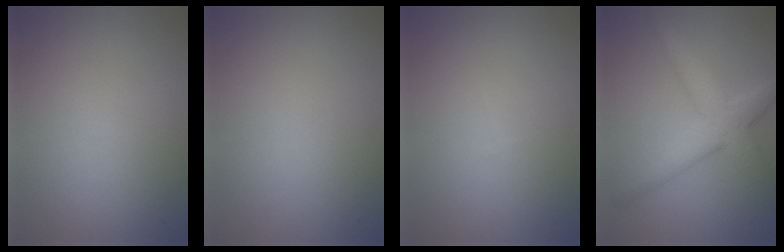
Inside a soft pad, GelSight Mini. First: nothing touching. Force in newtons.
{"total": 0.0}
{"total": 0.0}
{"total": 5.1, "press": 5.1, "slide": 0.1}